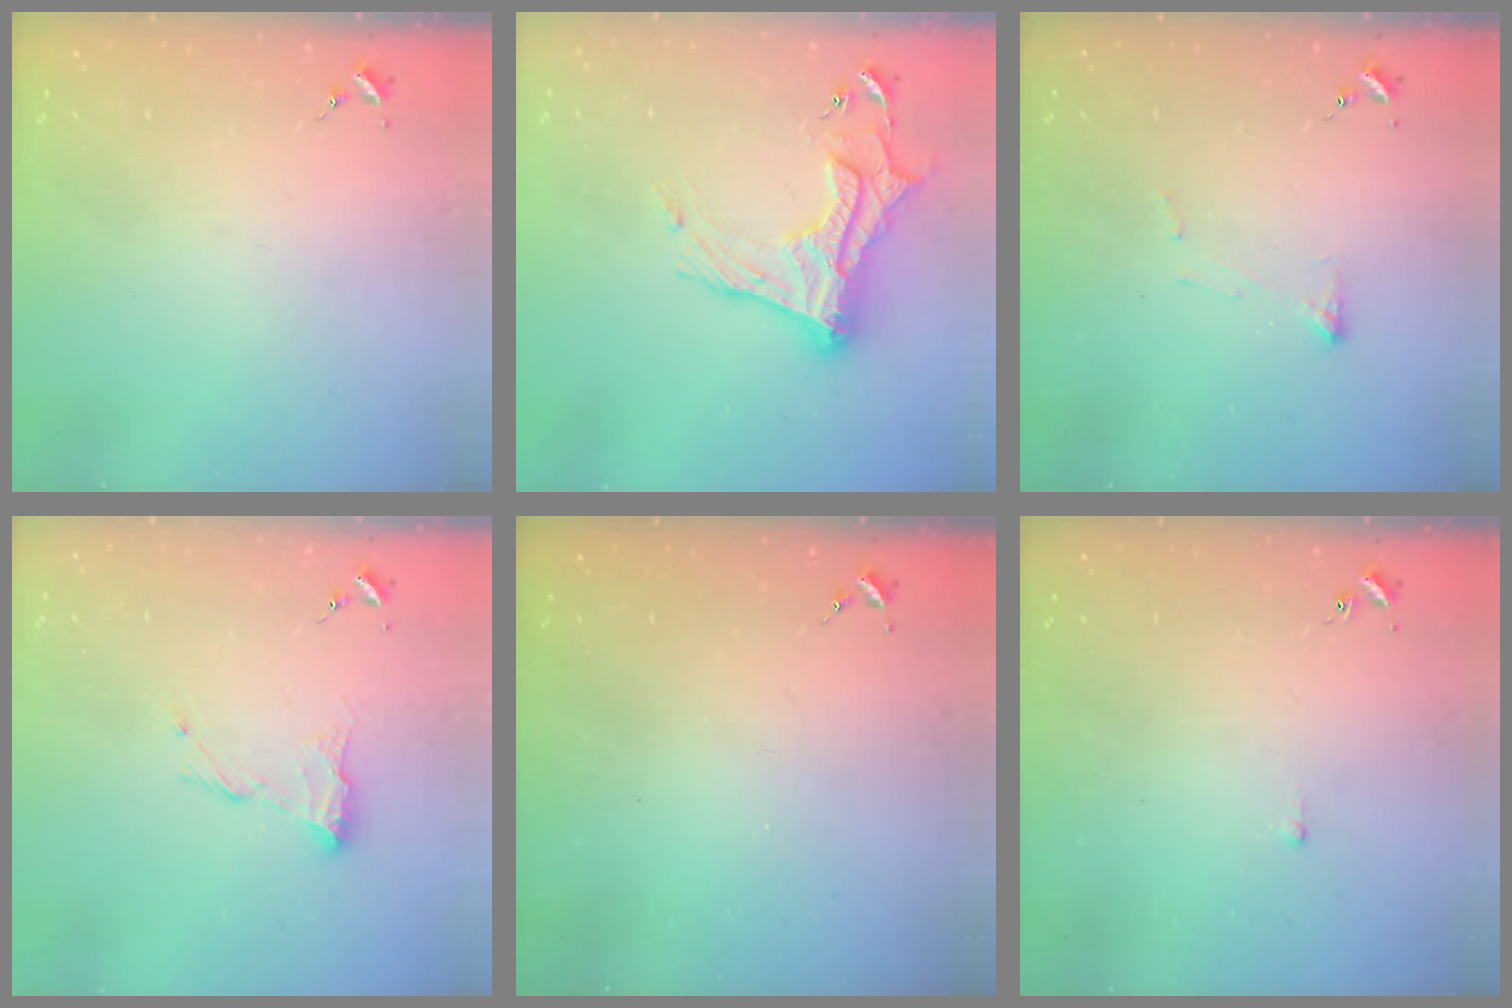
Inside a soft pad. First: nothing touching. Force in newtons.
{"total": 17.8, "press": 17.7, "slide": 1.6}
{"total": 3.6, "press": 3.5, "slide": 0.5}
{"total": 9.9, "press": 9.9, "slide": 0.1}
{"total": 0.0}
{"total": 1.8, "press": 1.8, "slide": 0.3}